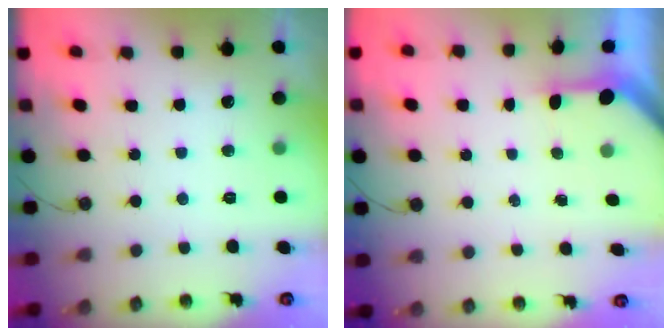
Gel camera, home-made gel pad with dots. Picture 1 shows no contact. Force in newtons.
{"total": 2.9, "press": 2.9, "slide": 0.2}